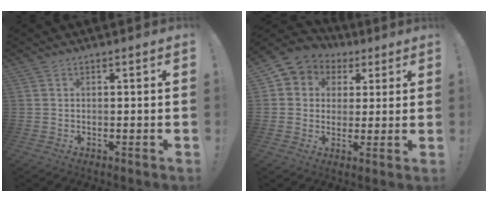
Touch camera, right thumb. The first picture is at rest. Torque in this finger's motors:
{"motor_torque": [1.07, 1.07, 0.18, -0.12, 0.03]}